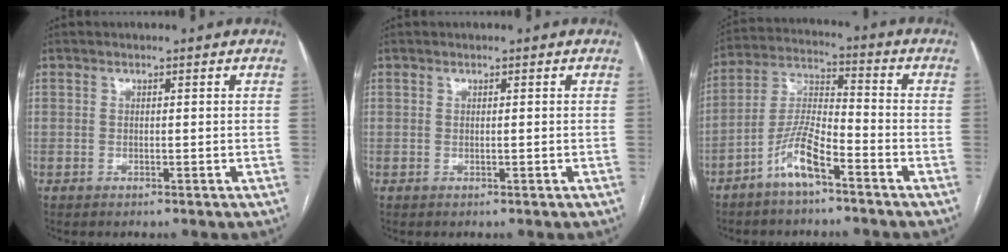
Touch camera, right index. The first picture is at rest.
{"total": 0.0}
{"total": 8.4, "force": [-5.2, 1.6, 6.4], "torque": [-0.140, 0.005, -0.106]}